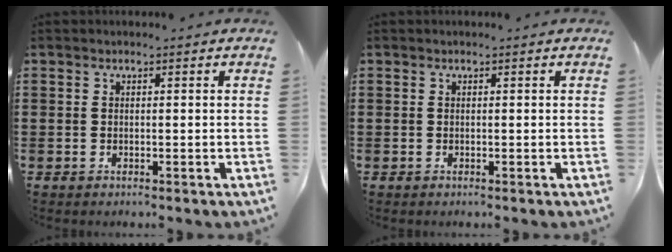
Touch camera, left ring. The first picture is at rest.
{"total": 0.0}